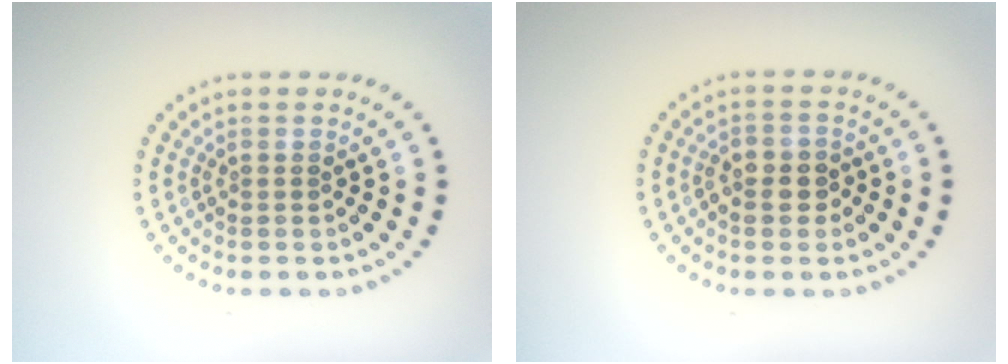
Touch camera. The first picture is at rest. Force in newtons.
{"total": 2.6, "press": 2.4, "slide": 0.7}